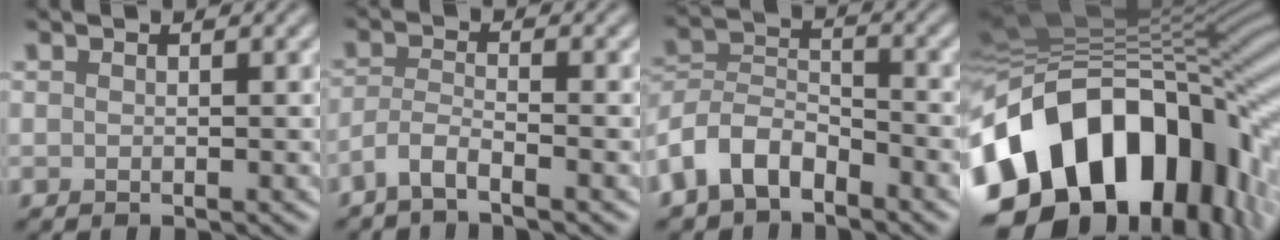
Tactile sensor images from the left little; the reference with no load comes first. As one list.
[{"total": 2.4, "force": [-1.9, 0.3, 1.5], "torque": [-0.032, -0.002, -0.048]}, {"total": 5.6, "force": [-3.7, 3.1, 2.8], "torque": [-0.054, 0.002, -0.084]}, {"total": 18.9, "force": [-5.4, 12.6, 13.1], "torque": [-0.237, -0.001, -0.094]}]